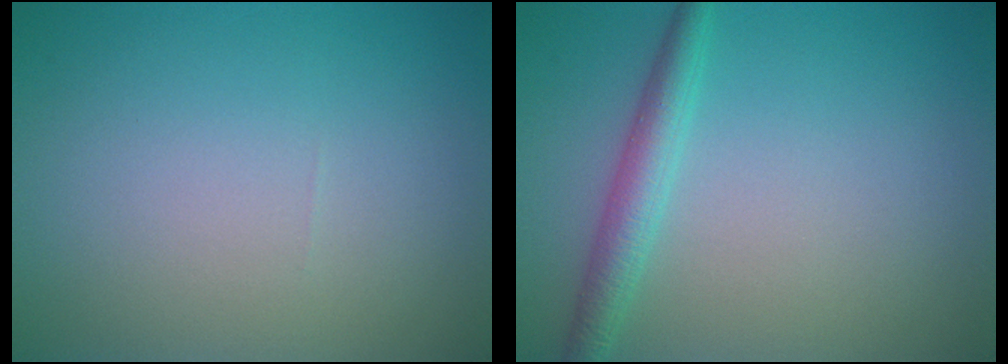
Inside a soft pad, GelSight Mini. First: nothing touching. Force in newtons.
{"total": 2.7, "press": 2.7, "slide": 0.1}